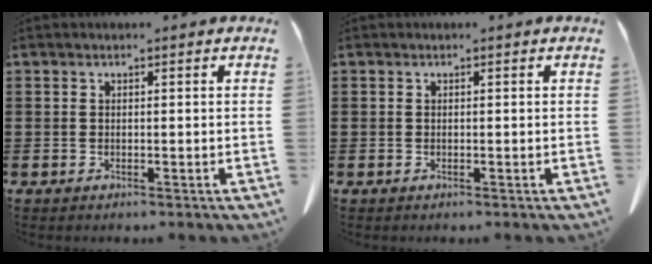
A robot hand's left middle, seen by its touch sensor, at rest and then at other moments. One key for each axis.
{"total": 0.0}